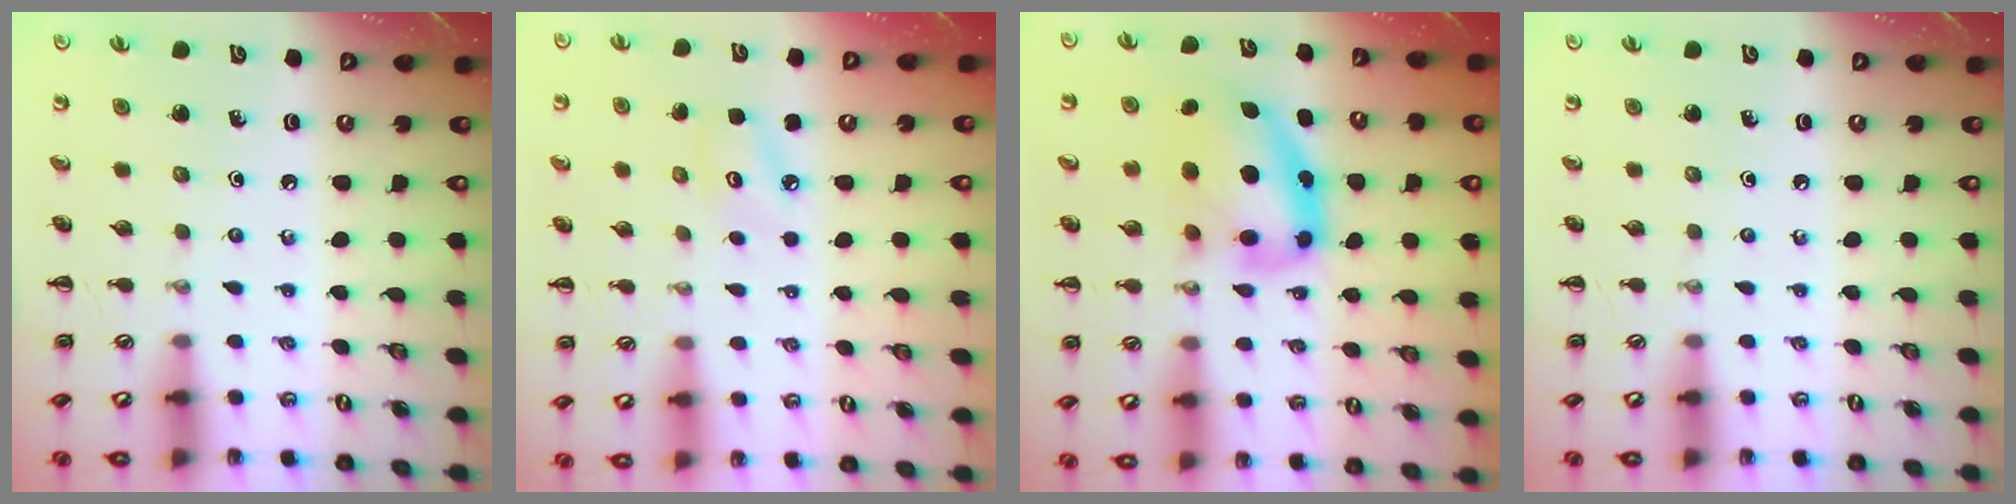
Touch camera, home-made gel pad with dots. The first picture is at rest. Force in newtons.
{"total": 3.9, "press": 3.7, "slide": 0.9}
{"total": 9.8, "press": 9.5, "slide": 2.5}
{"total": 0.0}